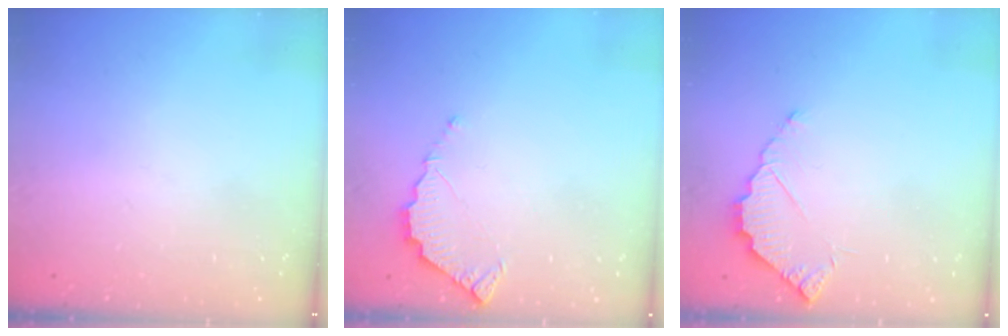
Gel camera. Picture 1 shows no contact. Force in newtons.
{"total": 5.0, "press": 5.0, "slide": 0.2}
{"total": 4.6, "press": 4.6, "slide": 0.4}